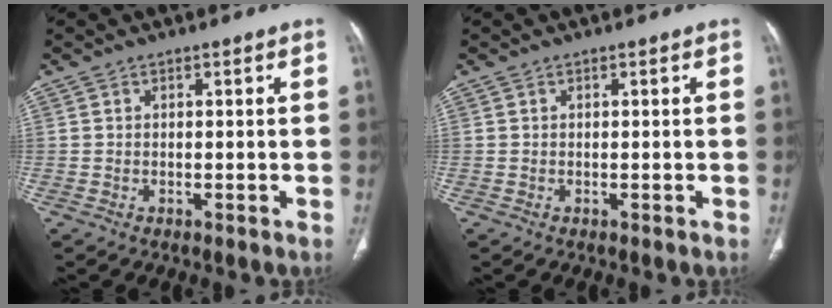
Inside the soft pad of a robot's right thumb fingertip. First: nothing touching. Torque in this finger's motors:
{"motor_torque": [-0.16, 0.09, 0.27, -0.12, -0.04]}